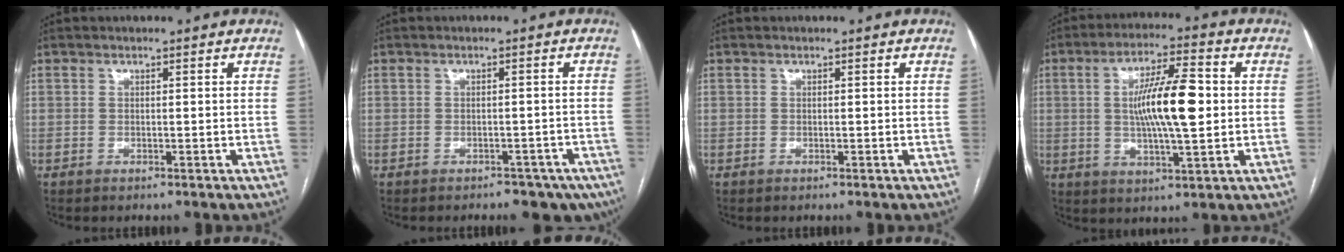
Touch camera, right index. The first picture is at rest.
{"total": 8.2, "force": [-6.1, 4.7, 3.0], "torque": [-0.021, 0.009, -0.066]}
{"total": 0.0}
{"total": 11.9, "force": [0.8, 2.1, 11.7], "torque": [-0.206, 0.010, 0.012]}